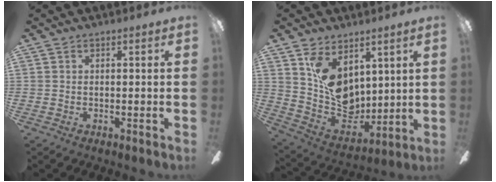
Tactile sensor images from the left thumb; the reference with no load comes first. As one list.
[{"total": 14.1, "force": [6.3, 10.1, 7.5], "torque": [-0.146, -0.030, 0.131]}]